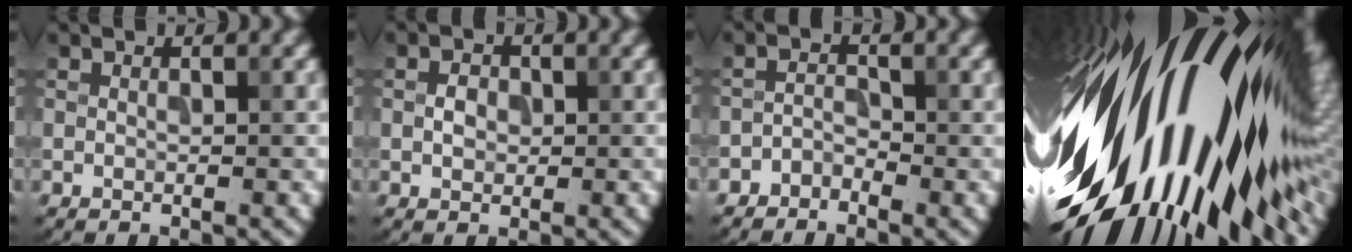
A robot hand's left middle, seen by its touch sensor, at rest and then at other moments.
{"total": 1.6, "force": [0.0, 1.3, 0.9], "torque": [-0.018, 0.001, -0.003]}
{"total": 1.6, "force": [-1.4, 0.7, 0.2], "torque": [-0.001, 0.007, -0.031]}
{"total": 19.2, "force": [-0.6, 8.8, 17.1], "torque": [-0.283, -0.010, -0.031]}